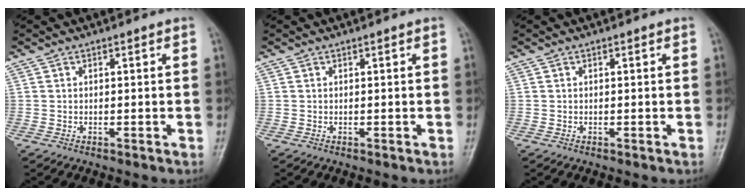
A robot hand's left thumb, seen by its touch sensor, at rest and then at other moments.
{"total": 0.0}
{"total": 0.0}